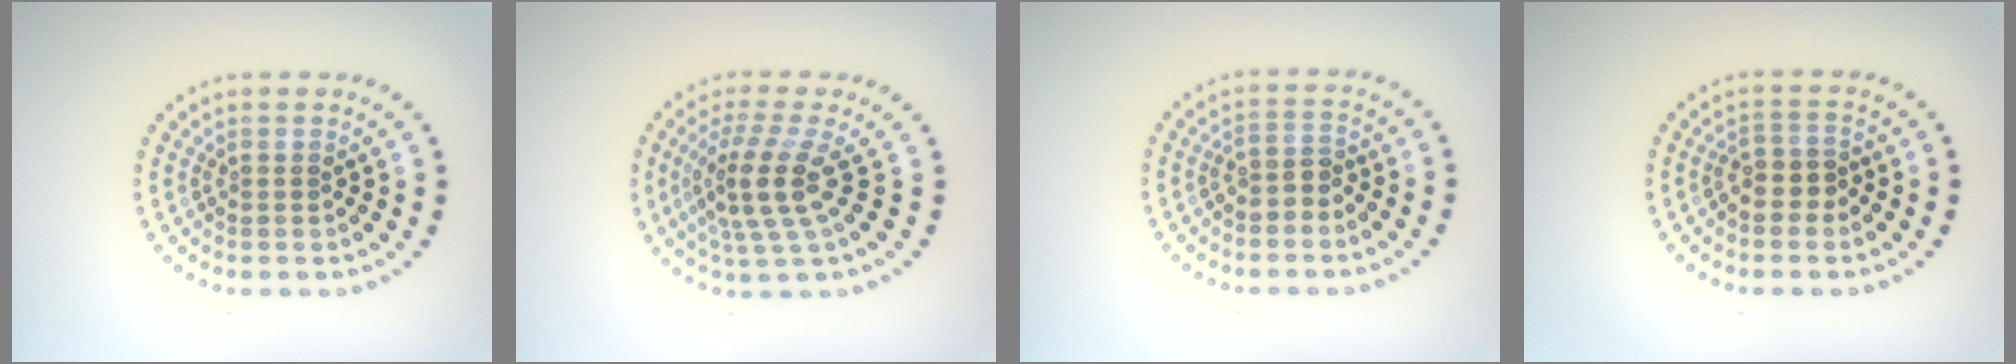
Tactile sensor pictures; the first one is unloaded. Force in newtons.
{"total": 4.3, "press": 3.1, "slide": 2.9}
{"total": 1.8, "press": 1.6, "slide": 0.8}
{"total": 2.4, "press": 2.2, "slide": 1.1}